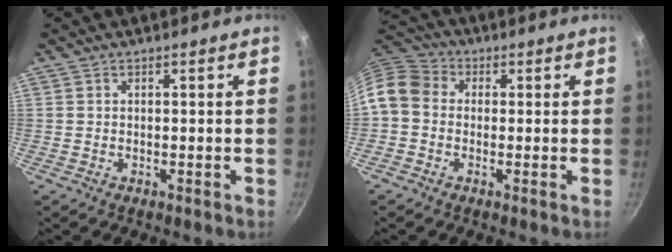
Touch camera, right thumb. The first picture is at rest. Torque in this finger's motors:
{"motor_torque": [2.18, 2.83, 1.50, -0.88, 0.35]}